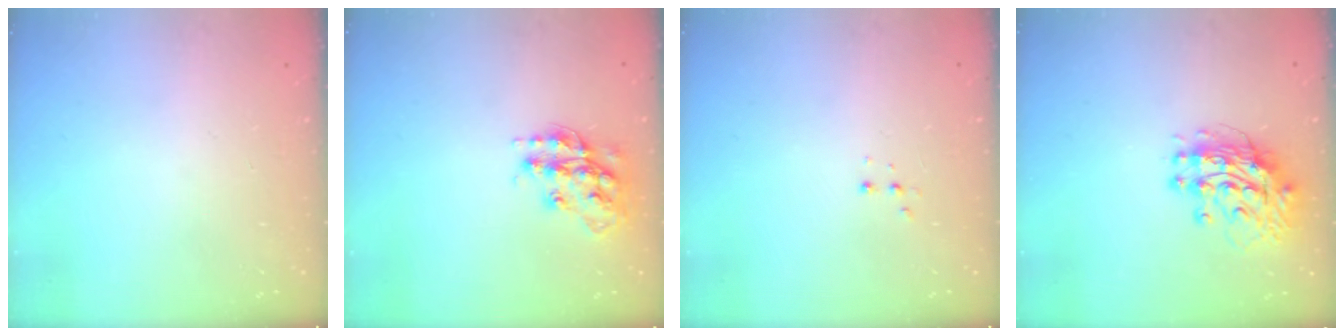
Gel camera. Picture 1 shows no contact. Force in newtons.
{"total": 14.6, "press": 14.5, "slide": 0.7}
{"total": 3.3, "press": 3.2, "slide": 0.7}
{"total": 11.3, "press": 11.3, "slide": 1.1}